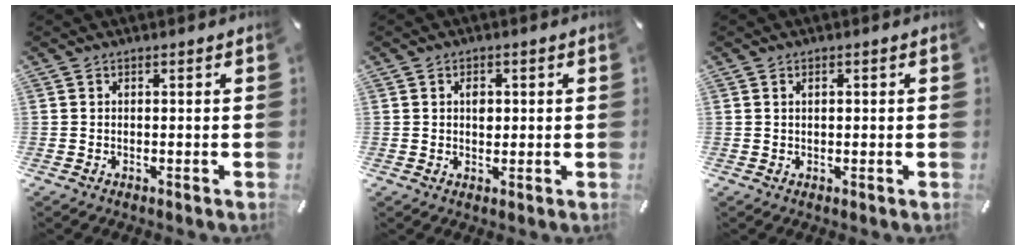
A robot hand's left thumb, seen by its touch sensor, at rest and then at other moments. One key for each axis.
{"total": 2.5, "fx": 0.4, "fy": 1.9, "fz": 1.6, "tx": -0.010, "ty": -0.004, "tz": 0.001}
{"total": 1.0, "fx": 0.3, "fy": 0.7, "fz": 0.8, "tx": -0.016, "ty": 0.005, "tz": 0.004}